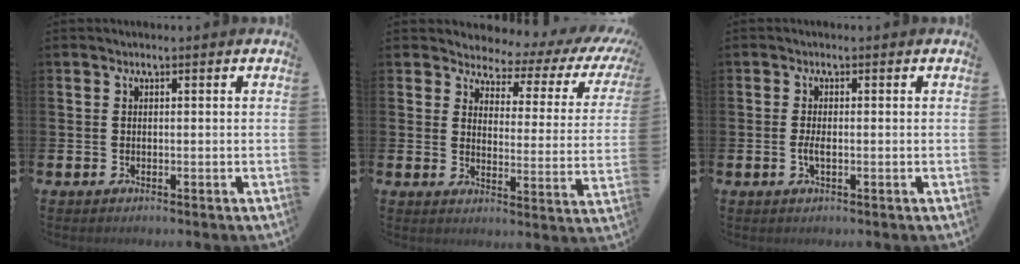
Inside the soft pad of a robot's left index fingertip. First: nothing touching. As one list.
[{"total": 3.1, "force": [2.5, 1.7, 0.7], "torque": [-0.017, -0.037, 0.029]}, {"total": 1.6, "force": [-0.4, 0.6, 1.5], "torque": [-0.036, 0.003, -0.005]}]